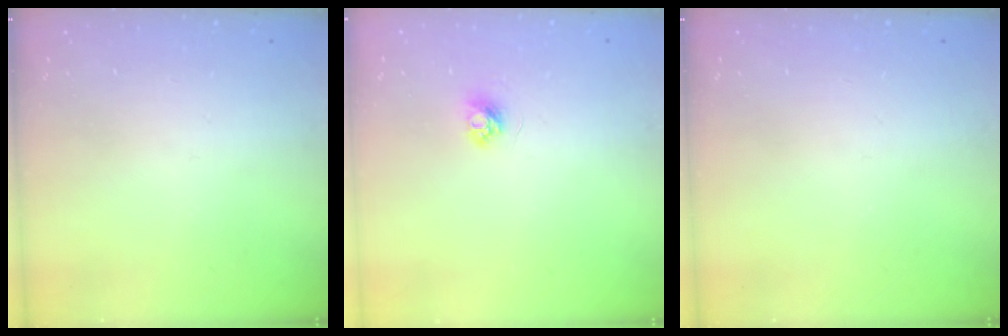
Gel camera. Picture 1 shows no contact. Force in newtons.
{"total": 3.6, "press": 3.6, "slide": 0.4}
{"total": 0.0}